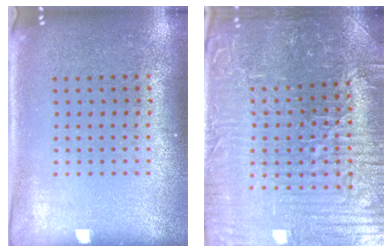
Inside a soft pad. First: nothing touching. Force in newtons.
{"total": 5.6, "press": 5.4, "slide": 1.6}